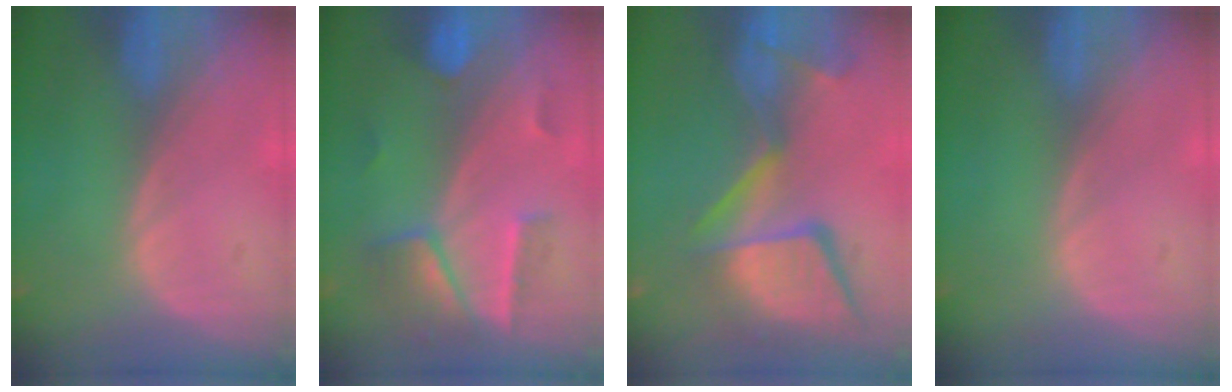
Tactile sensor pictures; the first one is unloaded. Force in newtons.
{"total": 7.2, "press": 6.3, "slide": 3.4}
{"total": 13.6, "press": 11.2, "slide": 7.8}
{"total": 0.0}